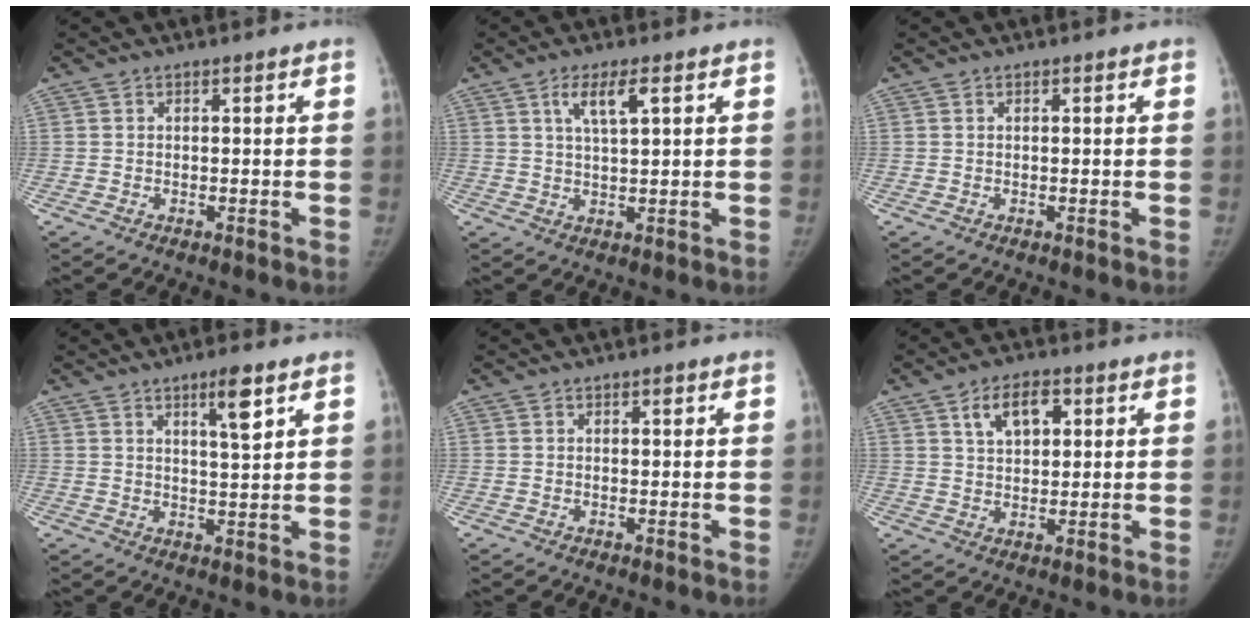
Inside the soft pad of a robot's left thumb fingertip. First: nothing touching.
{"total": 5.1, "force": [2.3, 1.2, 4.4], "torque": [-0.083, -0.005, 0.046]}
{"total": 0.0}
{"total": 5.8, "force": [3.2, 0.9, 4.7], "torque": [-0.072, -0.021, 0.054]}
{"total": 0.6, "force": [0.3, 0.2, 0.5], "torque": [-0.006, 0.000, 0.004]}
{"total": 6.9, "force": [2.9, 4.0, 4.8], "torque": [-0.063, -0.004, 0.050]}